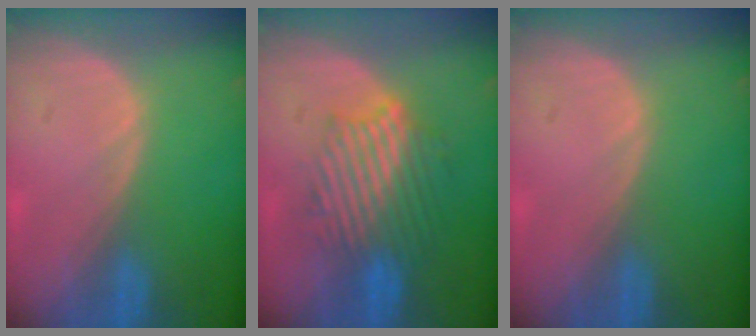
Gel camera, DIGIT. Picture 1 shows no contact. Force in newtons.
{"total": 8.9, "press": 8.6, "slide": 2.4}
{"total": 0.0}